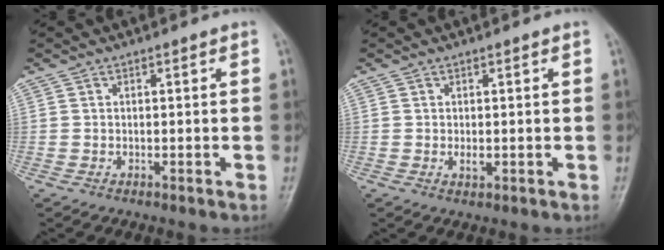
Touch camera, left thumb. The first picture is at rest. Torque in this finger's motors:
{"motor_torque": [0.33, 0.42, 0.14, 0.00, 0.00]}